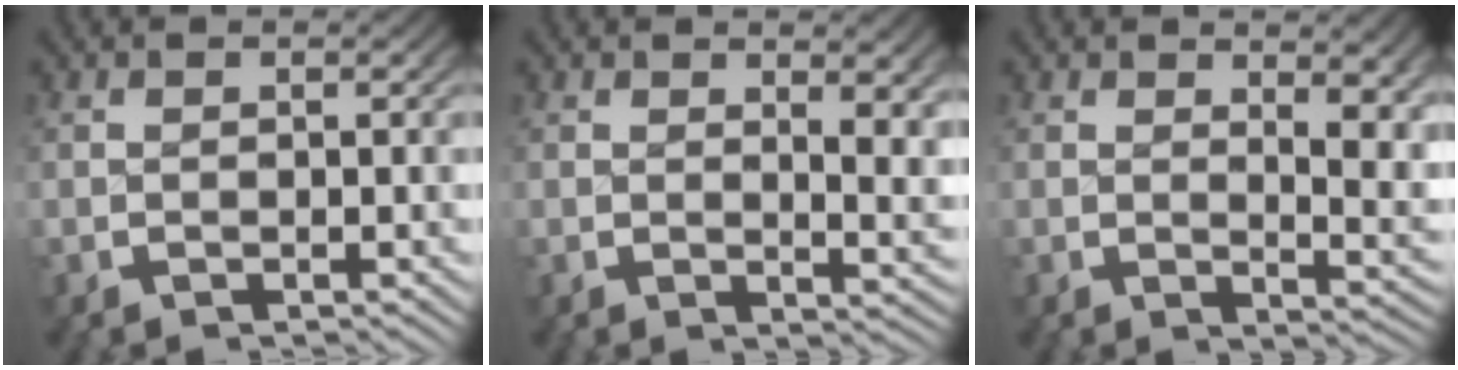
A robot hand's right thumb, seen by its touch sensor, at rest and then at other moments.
{"total": 2.9, "force": [1.4, 0.8, 2.5], "torque": [-0.026, -0.011, 0.021]}
{"total": 4.4, "force": [1.8, 1.7, 3.6], "torque": [-0.033, -0.010, 0.029]}